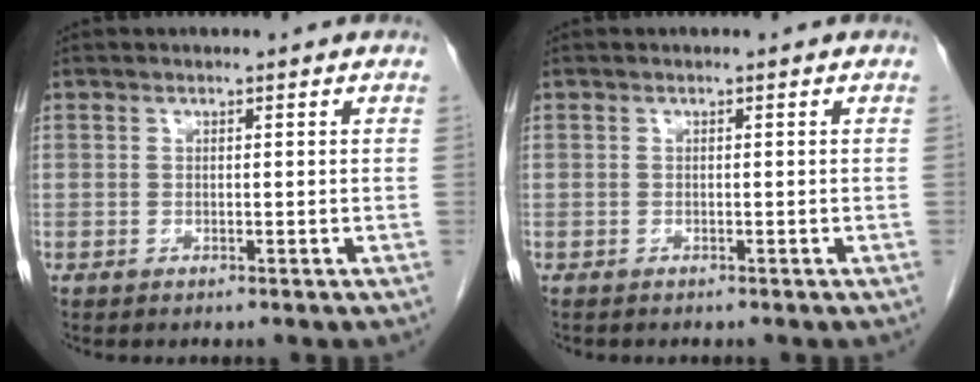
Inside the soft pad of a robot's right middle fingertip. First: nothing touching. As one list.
[{"total": 0.0}]